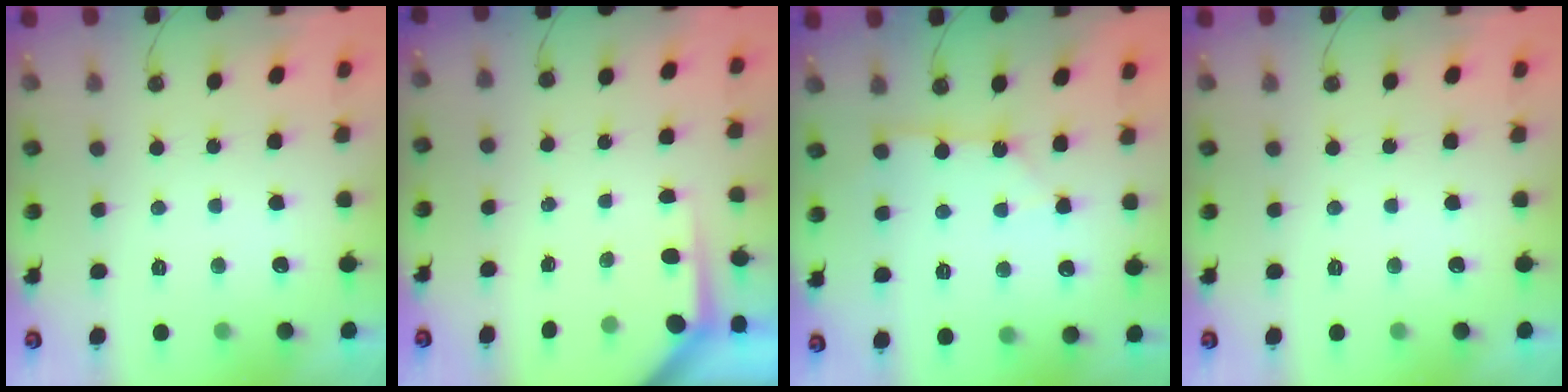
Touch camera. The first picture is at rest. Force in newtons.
{"total": 3.4, "press": 3.4, "slide": 0.4}
{"total": 4.6, "press": 4.5, "slide": 0.4}
{"total": 0.0}